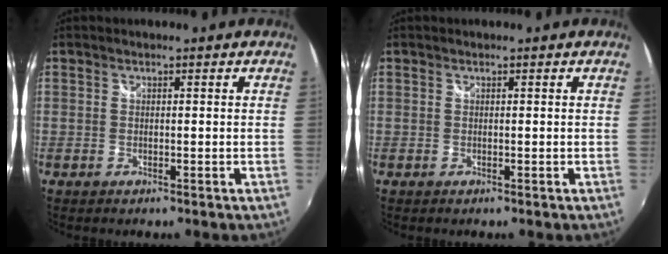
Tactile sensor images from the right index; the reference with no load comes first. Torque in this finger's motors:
{"motor_torque": [0.25, 0.20, 0.04, 0.01]}